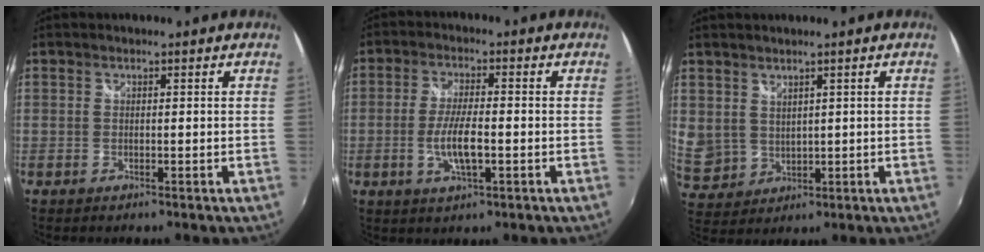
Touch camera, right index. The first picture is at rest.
{"total": 6.9, "force": [-1.7, 1.8, 6.4], "torque": [-0.130, -0.005, -0.031]}
{"total": 7.2, "force": [4.0, 5.3, 2.7], "torque": [-0.058, 0.007, 0.099]}